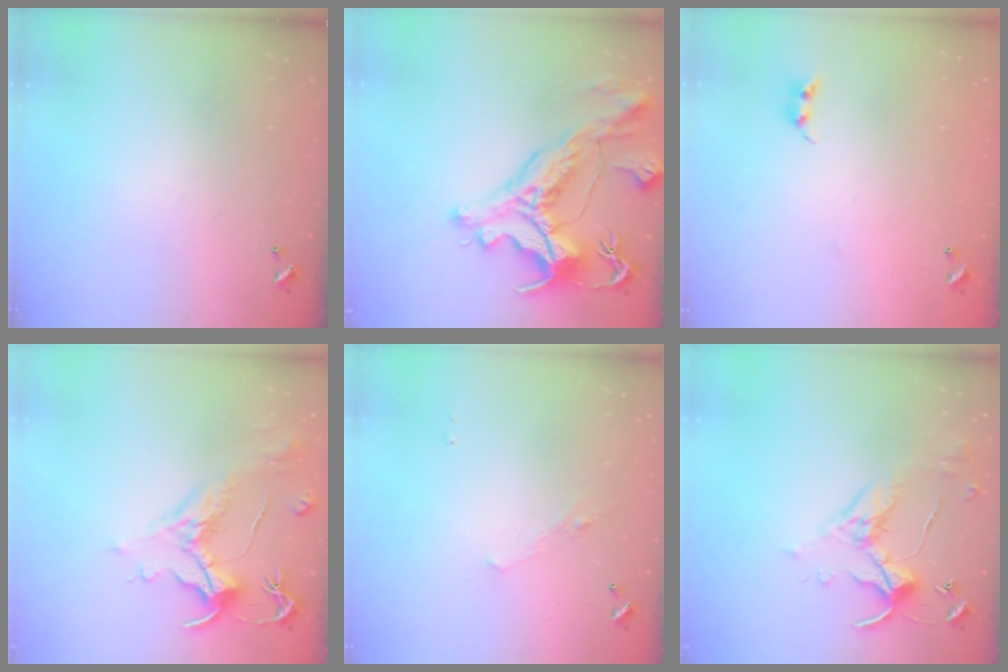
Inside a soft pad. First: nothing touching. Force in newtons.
{"total": 7.1, "press": 6.9, "slide": 1.8}
{"total": 7.6, "press": 7.6, "slide": 0.5}
{"total": 1.6, "press": 0.7, "slide": 1.5}
{"total": 1.3, "press": 1.2, "slide": 0.6}
{"total": 4.8, "press": 4.7, "slide": 1.0}